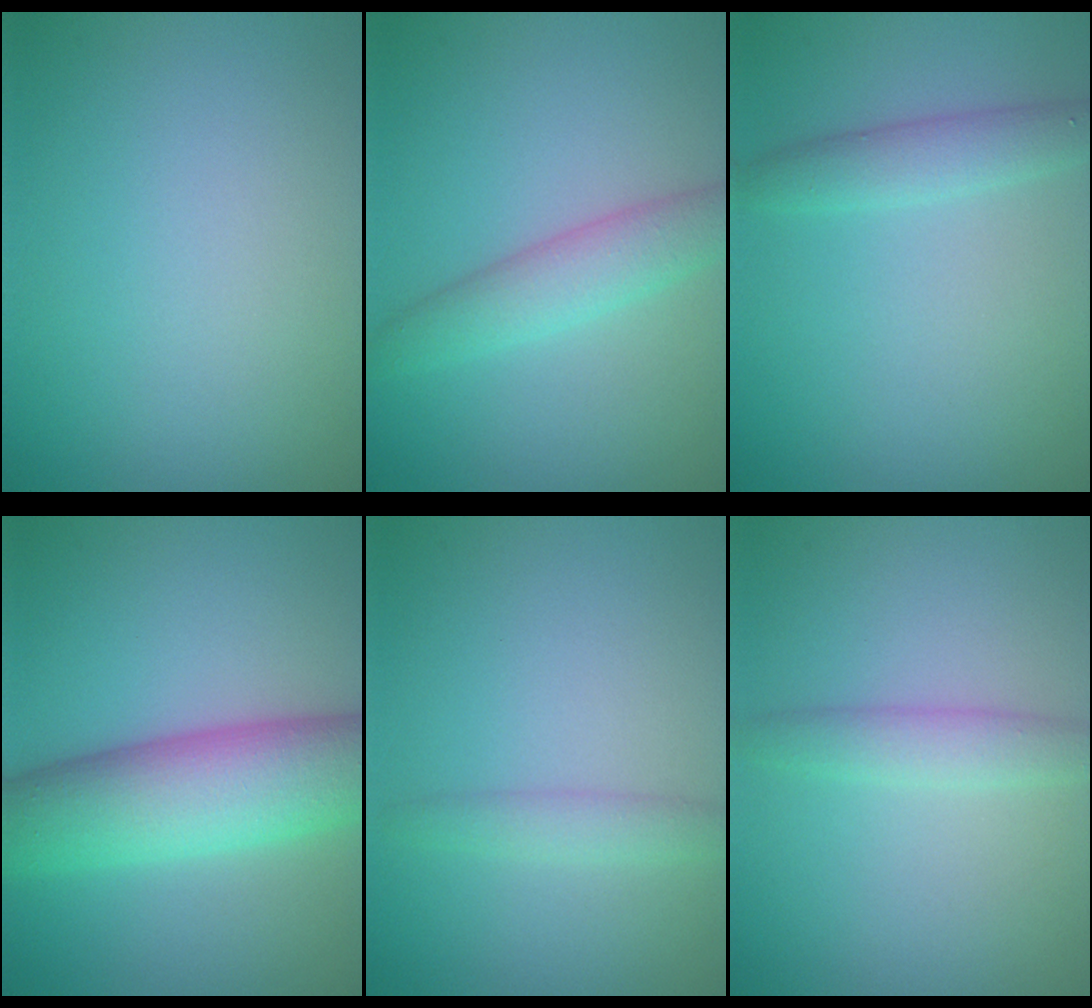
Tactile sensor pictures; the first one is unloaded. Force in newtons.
{"total": 3.2, "press": 3.2, "slide": 0.1}
{"total": 2.4, "press": 2.4, "slide": 0.1}
{"total": 8.4, "press": 8.4, "slide": 0.2}
{"total": 1.5, "press": 1.5, "slide": 0.2}
{"total": 2.2, "press": 2.2, "slide": 0.1}